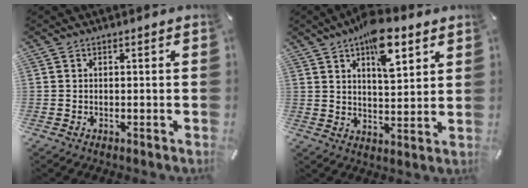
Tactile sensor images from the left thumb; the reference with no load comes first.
{"total": 11.9, "force": [7.0, 5.3, 7.9], "torque": [-0.106, -0.031, 0.116]}